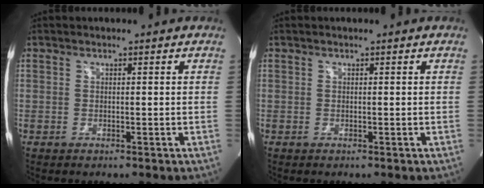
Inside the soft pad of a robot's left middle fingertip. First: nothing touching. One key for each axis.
{"total": 0.0}